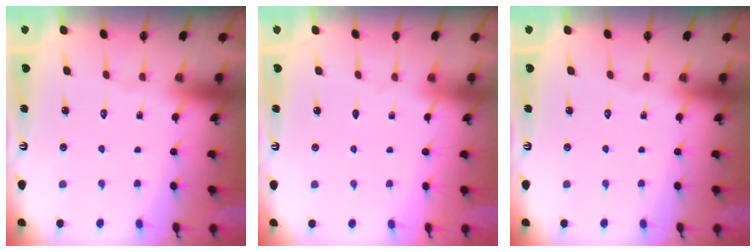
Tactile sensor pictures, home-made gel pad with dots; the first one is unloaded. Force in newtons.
{"total": 0.5, "press": 0.2, "slide": 0.5}
{"total": 0.0}